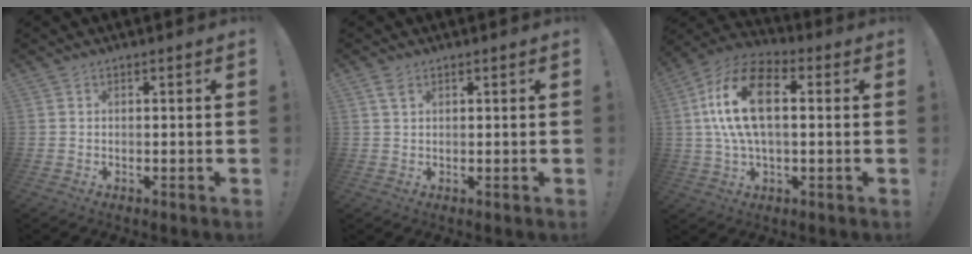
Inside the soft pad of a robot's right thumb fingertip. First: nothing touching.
{"total": 2.4, "force": [1.4, 1.0, 1.6], "torque": [-0.031, -0.001, 0.026]}
{"total": 17.5, "force": [2.7, 9.3, 14.5], "torque": [-0.277, 0.009, 0.044]}